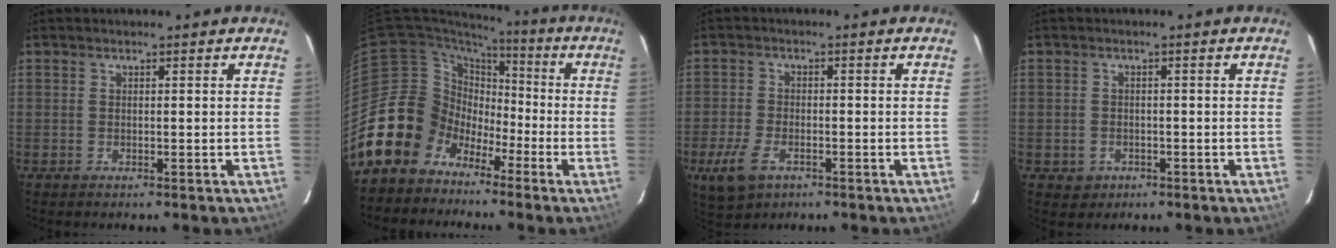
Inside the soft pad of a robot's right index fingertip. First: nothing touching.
{"total": 14.1, "force": [-7.0, 11.9, 3.0], "torque": [-0.076, 0.042, -0.126]}
{"total": 7.3, "force": [-3.7, 4.1, 4.7], "torque": [-0.122, -0.011, -0.066]}
{"total": 3.1, "force": [-1.2, 2.8, 0.7], "torque": [-0.021, 0.003, -0.012]}